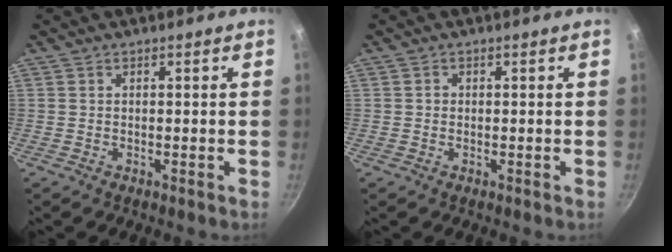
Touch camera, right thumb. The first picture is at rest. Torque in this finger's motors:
{"motor_torque": [-0.11, -0.08, 0.11, 0.03, 0.00]}